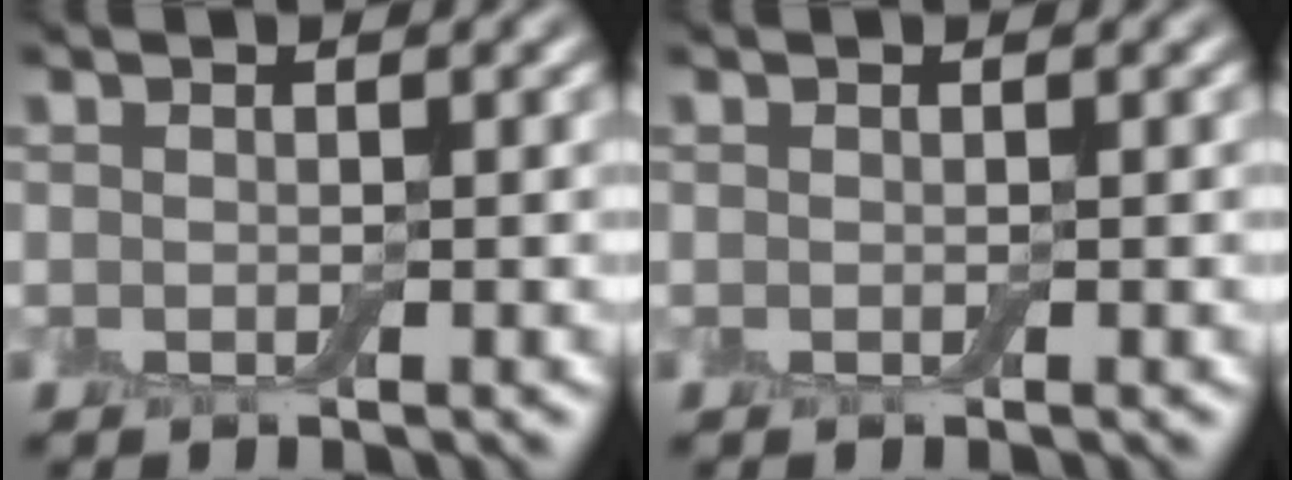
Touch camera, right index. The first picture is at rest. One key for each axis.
{"total": 0.0}